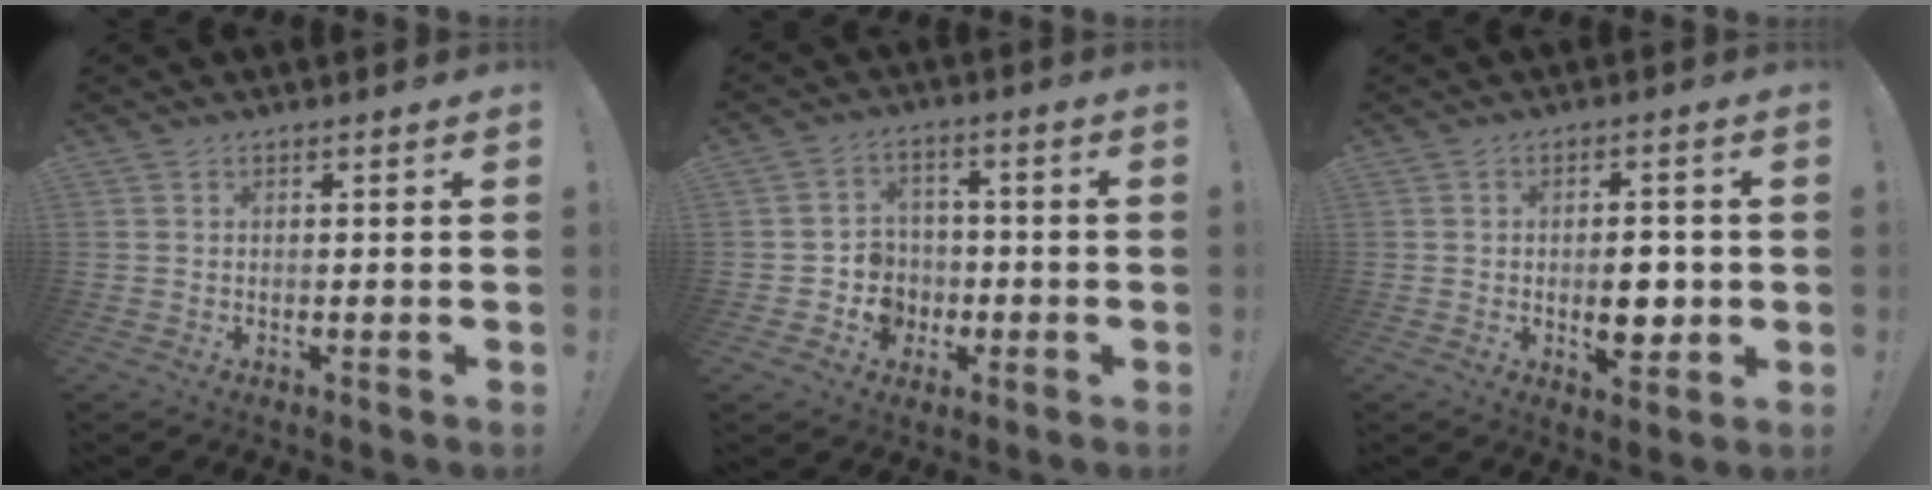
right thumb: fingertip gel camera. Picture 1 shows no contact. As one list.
[{"total": 7.7, "force": [-1.7, 7.3, 1.7], "torque": [-0.026, 0.009, -0.022]}, {"total": 7.1, "force": [-0.8, 4.0, 5.9], "torque": [-0.079, 0.005, -0.015]}]